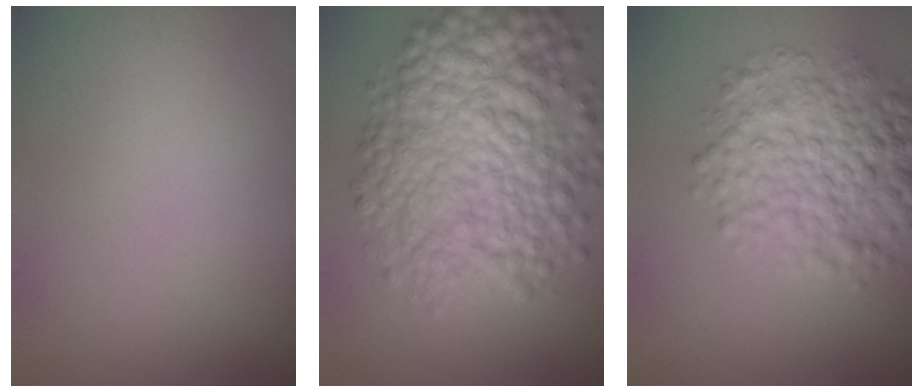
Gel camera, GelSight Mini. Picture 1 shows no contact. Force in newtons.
{"total": 10.0, "press": 10.0, "slide": 0.2}
{"total": 6.8, "press": 6.8, "slide": 0.1}